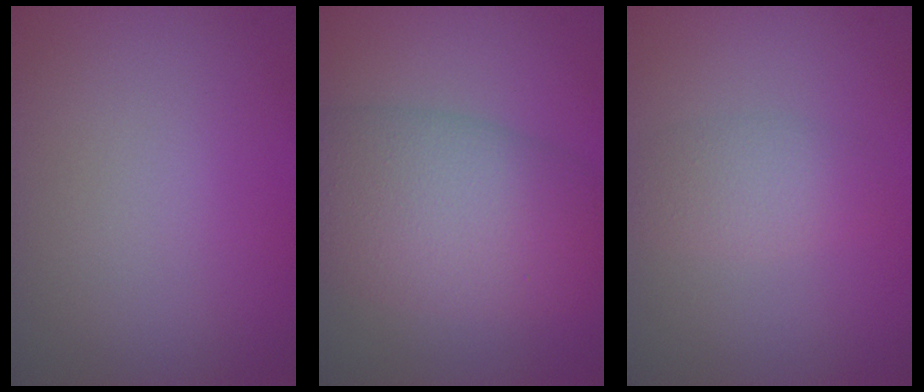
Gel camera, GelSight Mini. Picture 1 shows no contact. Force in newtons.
{"total": 9.0, "press": 9.0, "slide": 0.4}
{"total": 2.4, "press": 2.4, "slide": 0.1}